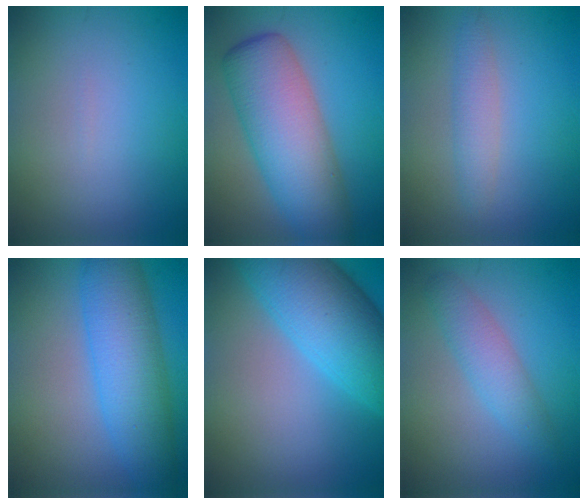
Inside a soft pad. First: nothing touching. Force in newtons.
{"total": 9.5, "press": 9.5, "slide": 0.2}
{"total": 2.2, "press": 2.2, "slide": 0.0}
{"total": 7.7, "press": 7.7, "slide": 0.3}
{"total": 9.4, "press": 9.4, "slide": 0.3}
{"total": 3.1, "press": 3.1, "slide": 0.1}